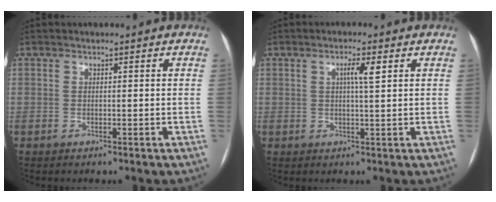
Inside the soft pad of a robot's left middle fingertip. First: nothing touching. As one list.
[{"total": 3.0, "force": [1.0, 0.1, 2.8], "torque": [-0.050, 0.002, 0.016]}]